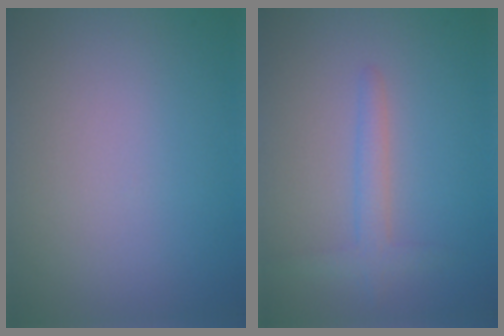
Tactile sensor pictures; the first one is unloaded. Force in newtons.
{"total": 2.1, "press": 2.1, "slide": 0.2}